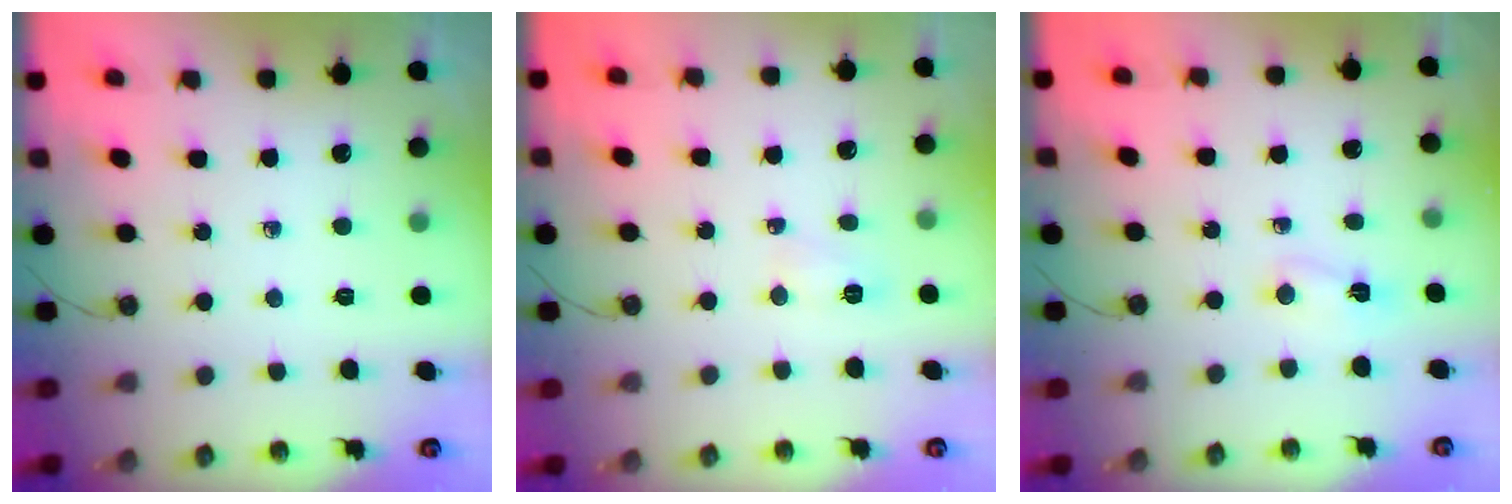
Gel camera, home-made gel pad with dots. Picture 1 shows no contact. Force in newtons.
{"total": 3.3, "press": 3.3, "slide": 0.6}
{"total": 2.4, "press": 2.3, "slide": 0.7}